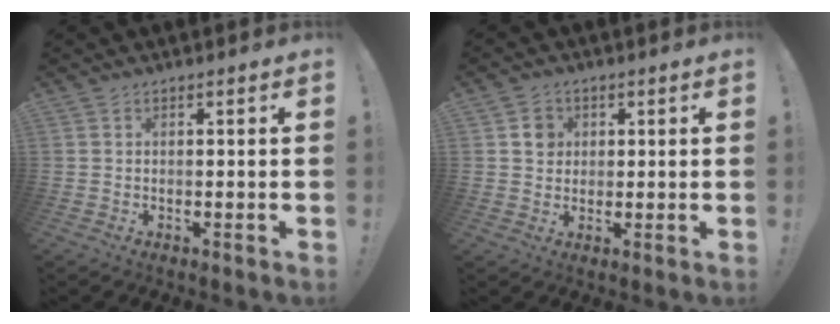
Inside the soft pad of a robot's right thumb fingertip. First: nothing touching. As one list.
[{"total": 4.8, "force": [1.3, 4.5, 1.2], "torque": [-0.001, -0.002, 0.021]}]